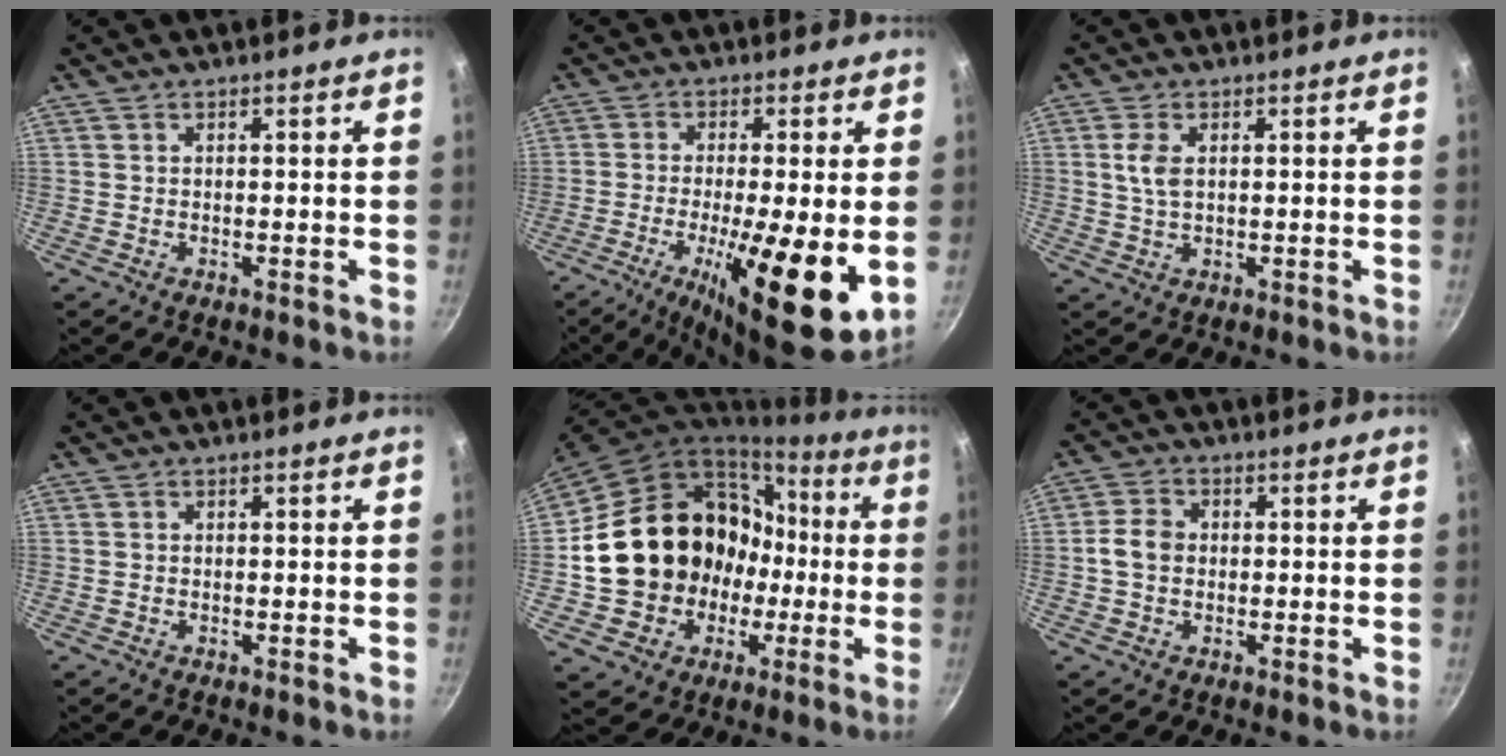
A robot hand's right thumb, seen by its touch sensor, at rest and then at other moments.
{"total": 15.4, "force": [-3.4, 3.5, 14.6], "torque": [-0.242, -0.010, -0.055]}
{"total": 4.0, "force": [0.9, 2.1, 3.2], "torque": [-0.067, 0.001, 0.018]}
{"total": 0.0}
{"total": 21.8, "force": [-0.9, 18.6, 11.3], "torque": [-0.158, 0.056, 0.014]}
{"total": 4.9, "force": [-0.2, 3.9, 2.9], "torque": [-0.047, 0.013, -0.011]}